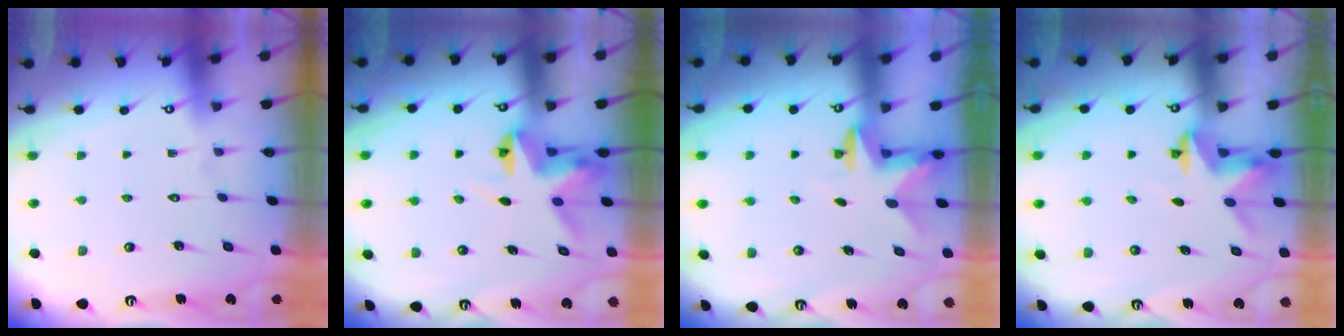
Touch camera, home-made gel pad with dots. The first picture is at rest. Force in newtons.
{"total": 5.3, "press": 5.3, "slide": 0.2}
{"total": 2.5, "press": 2.5, "slide": 0.4}
{"total": 3.1, "press": 3.1, "slide": 0.2}